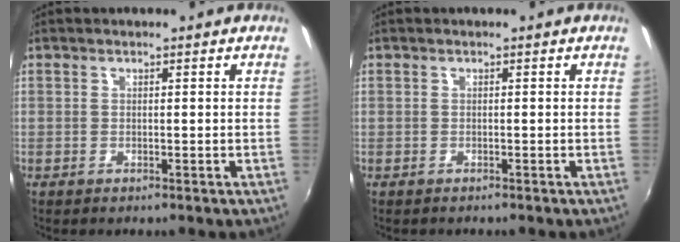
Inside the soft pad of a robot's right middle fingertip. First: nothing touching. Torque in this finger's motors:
{"motor_torque": [-0.85, 0.22, -0.33, -0.11]}